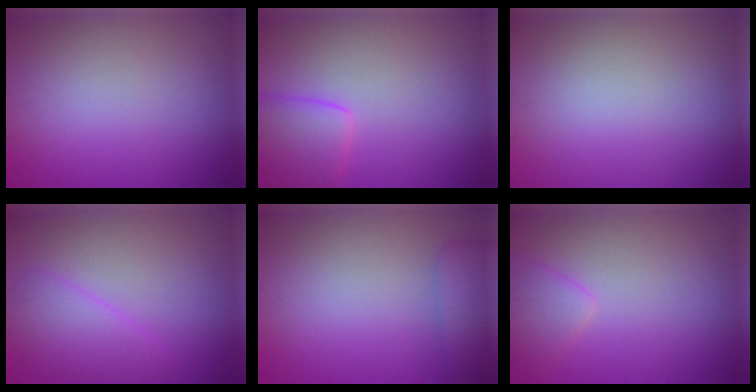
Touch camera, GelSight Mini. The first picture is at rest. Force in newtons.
{"total": 3.8, "press": 3.8, "slide": 0.2}
{"total": 0.0}
{"total": 3.4, "press": 3.4, "slide": 0.1}
{"total": 2.8, "press": 2.8, "slide": 0.1}
{"total": 2.2, "press": 2.2, "slide": 0.2}